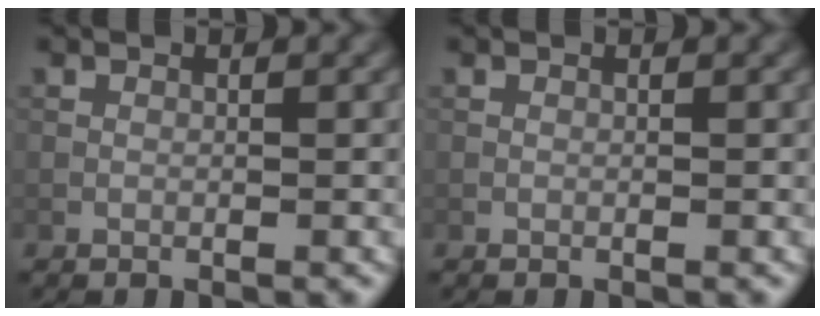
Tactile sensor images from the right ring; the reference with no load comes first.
{"total": 0.0}